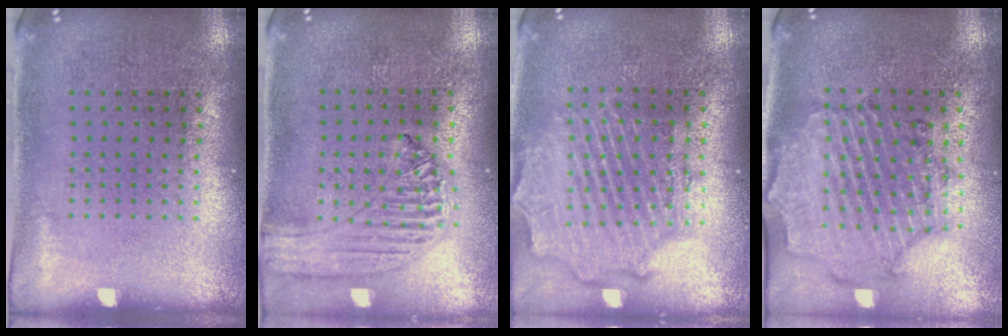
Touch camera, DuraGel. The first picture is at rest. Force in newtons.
{"total": 1.2, "press": 1.2, "slide": 0.1}
{"total": 2.4, "press": 2.2, "slide": 0.9}
{"total": 1.6, "press": 1.6, "slide": 0.4}